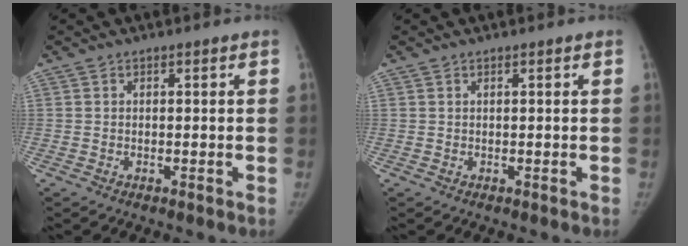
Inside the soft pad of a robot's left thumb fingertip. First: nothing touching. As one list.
[{"total": 0.0}]